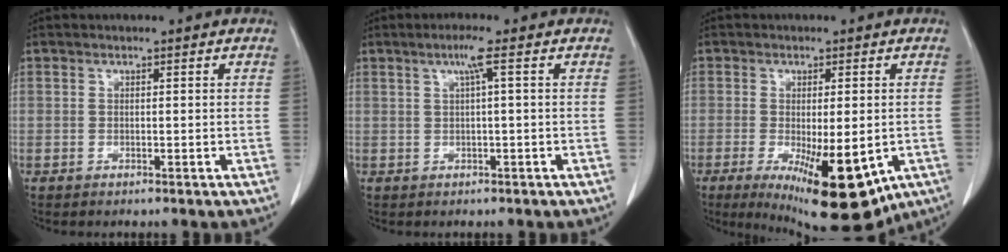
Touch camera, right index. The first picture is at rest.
{"total": 2.6, "force": [0.9, -0.5, 2.4], "torque": [-0.049, 0.006, 0.018]}
{"total": 15.1, "force": [-6.4, 4.7, 12.8], "torque": [-0.157, -0.025, -0.078]}